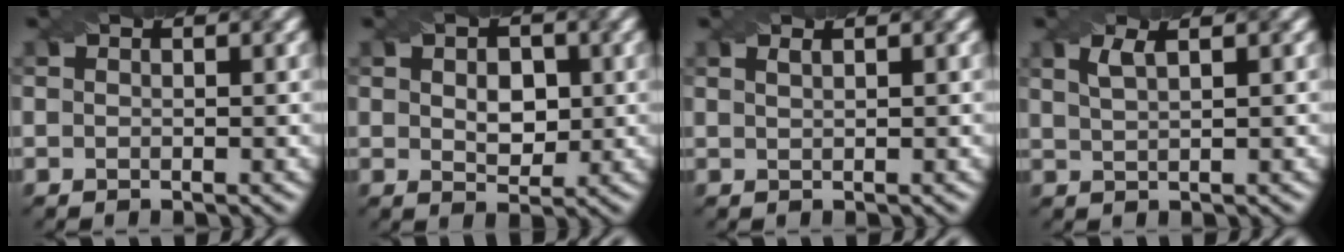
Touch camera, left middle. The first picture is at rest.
{"total": 3.2, "force": [0.4, 2.1, 2.4], "torque": [-0.036, -0.001, 0.007]}
{"total": 1.0, "force": [0.7, 0.4, 0.6], "torque": [-0.004, 0.000, 0.007]}
{"total": 1.9, "force": [1.0, 0.6, 1.5], "torque": [-0.027, 0.003, 0.019]}